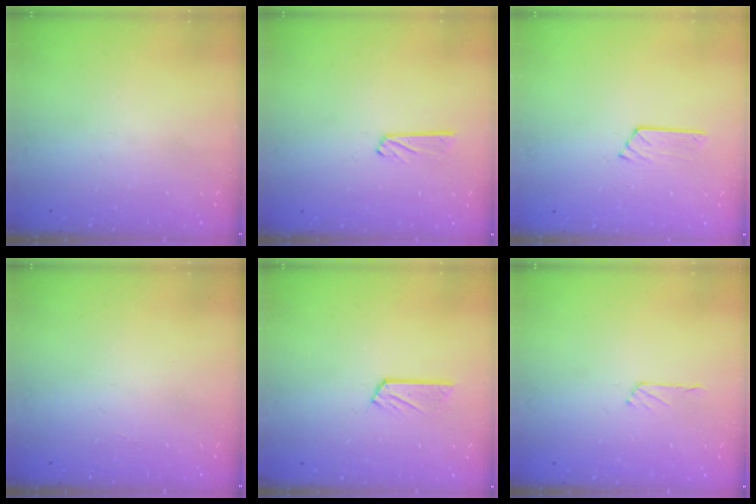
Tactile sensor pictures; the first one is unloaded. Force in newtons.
{"total": 4.0, "press": 3.9, "slide": 0.3}
{"total": 5.6, "press": 5.6, "slide": 0.6}
{"total": 0.0}
{"total": 4.4, "press": 4.4, "slide": 0.4}
{"total": 4.2, "press": 4.1, "slide": 0.4}